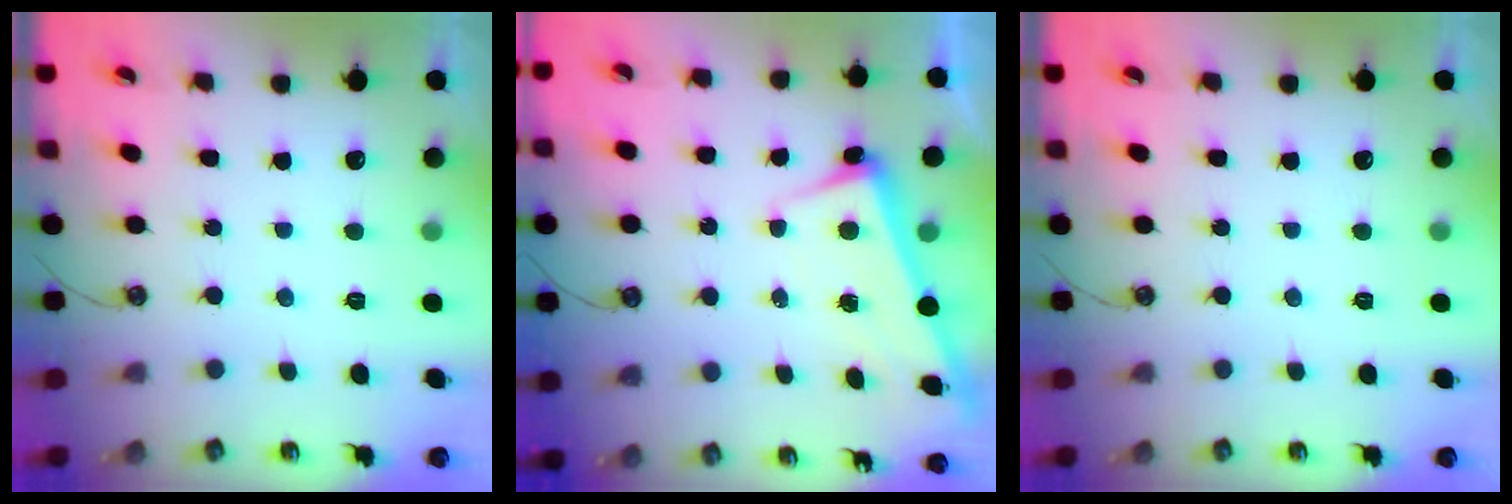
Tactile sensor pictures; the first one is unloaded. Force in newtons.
{"total": 2.5, "press": 2.4, "slide": 0.6}
{"total": 0.0}